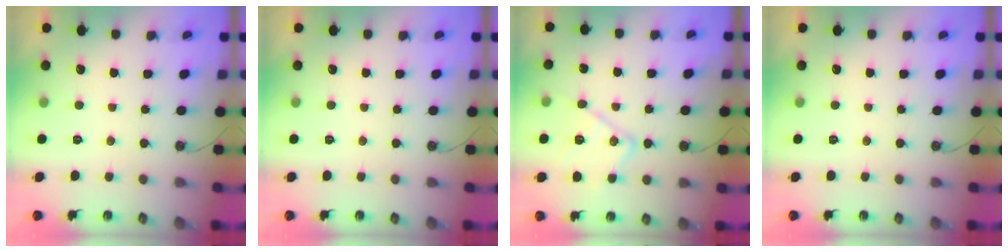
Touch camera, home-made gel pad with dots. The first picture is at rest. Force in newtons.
{"total": 0.0}
{"total": 14.8, "press": 14.7, "slide": 1.1}
{"total": 0.0}